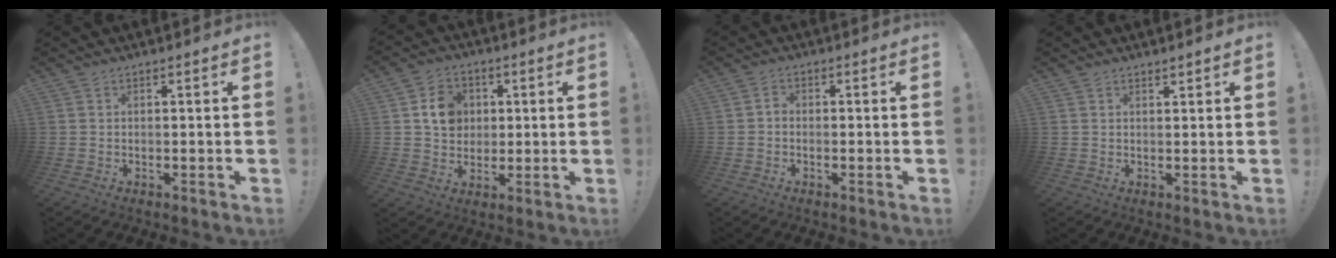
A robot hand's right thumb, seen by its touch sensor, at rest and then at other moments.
{"total": 9.6, "force": [2.3, 8.4, 4.0], "torque": [-0.047, 0.001, 0.049]}
{"total": 1.4, "force": [-0.9, 0.9, 0.5], "torque": [-0.009, 0.007, -0.018]}
{"total": 1.2, "force": [1.2, 0.2, 0.2], "torque": [0.011, -0.009, 0.019]}